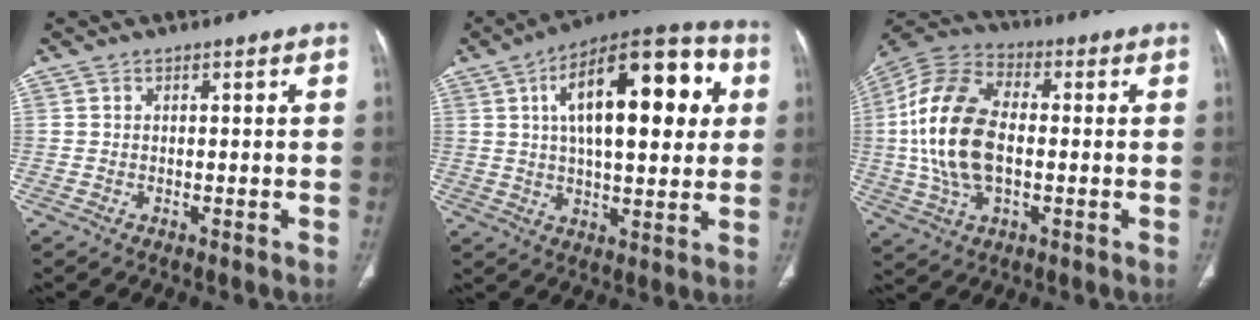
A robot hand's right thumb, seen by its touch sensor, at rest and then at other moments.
{"total": 22.7, "force": [5.6, 9.7, 19.7], "torque": [-0.271, 0.015, 0.075]}
{"total": 18.6, "force": [-0.2, 10.7, 15.2], "torque": [-0.316, 0.016, -0.006]}